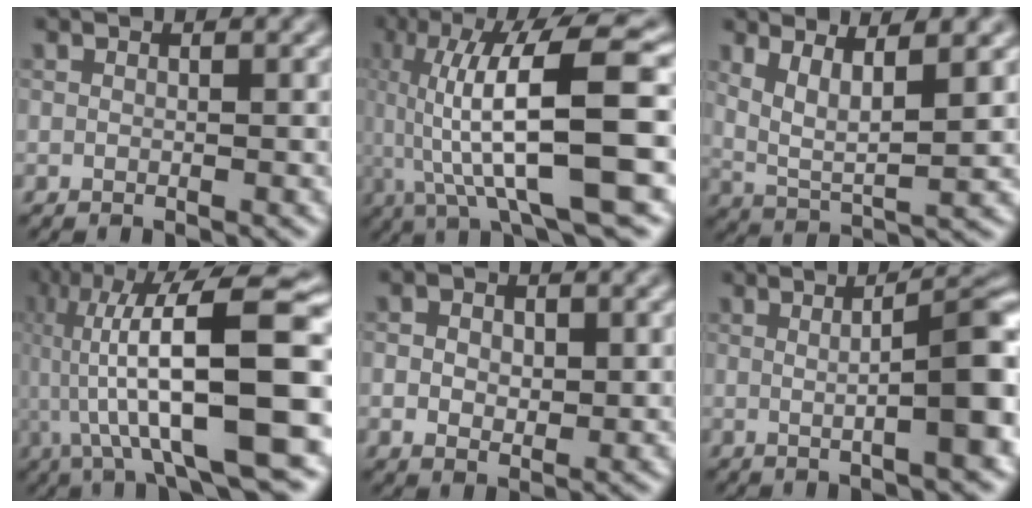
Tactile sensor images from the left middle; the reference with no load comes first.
{"total": 13.1, "force": [-0.4, 2.9, 12.8], "torque": [-0.205, 0.012, -0.006]}
{"total": 4.7, "force": [2.2, 1.5, 3.9], "torque": [-0.081, -0.015, 0.042]}
{"total": 15.4, "force": [-0.8, 4.3, 14.8], "torque": [-0.241, 0.021, -0.016]}
{"total": 3.1, "force": [0.2, 2.3, 2.1], "torque": [-0.041, -0.011, -0.004]}
{"total": 7.8, "force": [0.1, 1.8, 7.6], "torque": [-0.092, 0.000, -0.001]}